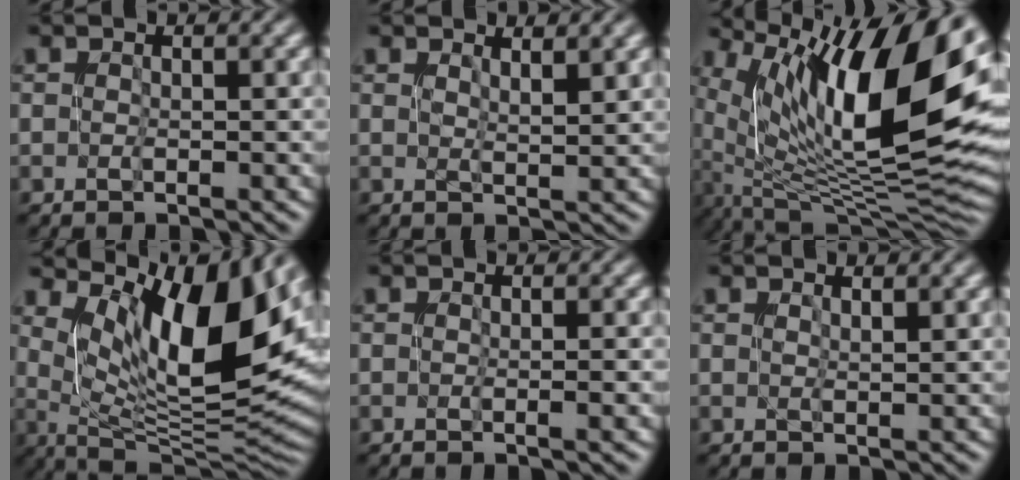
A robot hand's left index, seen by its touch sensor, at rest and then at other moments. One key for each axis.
{"total": 1.6, "fx": 1.1, "fy": 0.3, "fz": 1.2, "tx": -0.017, "ty": -0.002, "tz": 0.022}
{"total": 15.4, "fx": 5.0, "fy": 6.3, "fz": 13.2, "tx": -0.217, "ty": 0.003, "tz": 0.099}
{"total": 12.7, "fx": 5.1, "fy": 4.8, "fz": 10.5, "tx": -0.157, "ty": -0.011, "tz": 0.102}
{"total": 1.3, "fx": -0.3, "fy": 0.4, "fz": 1.2, "tx": -0.017, "ty": -0.001, "tz": -0.005}
{"total": 0.7, "fx": 0.5, "fy": 0.1, "fz": 0.4, "tx": -0.008, "ty": 0.000, "tz": 0.013}